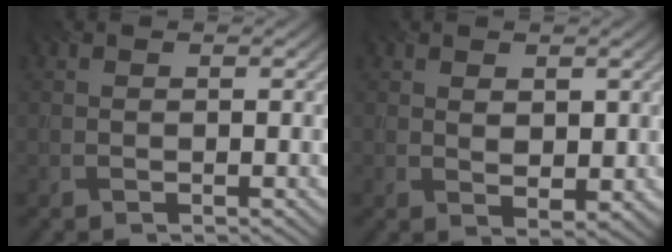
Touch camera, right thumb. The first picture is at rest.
{"total": 2.2, "force": [1.0, 1.3, 1.3], "torque": [-0.030, -0.009, 0.023]}